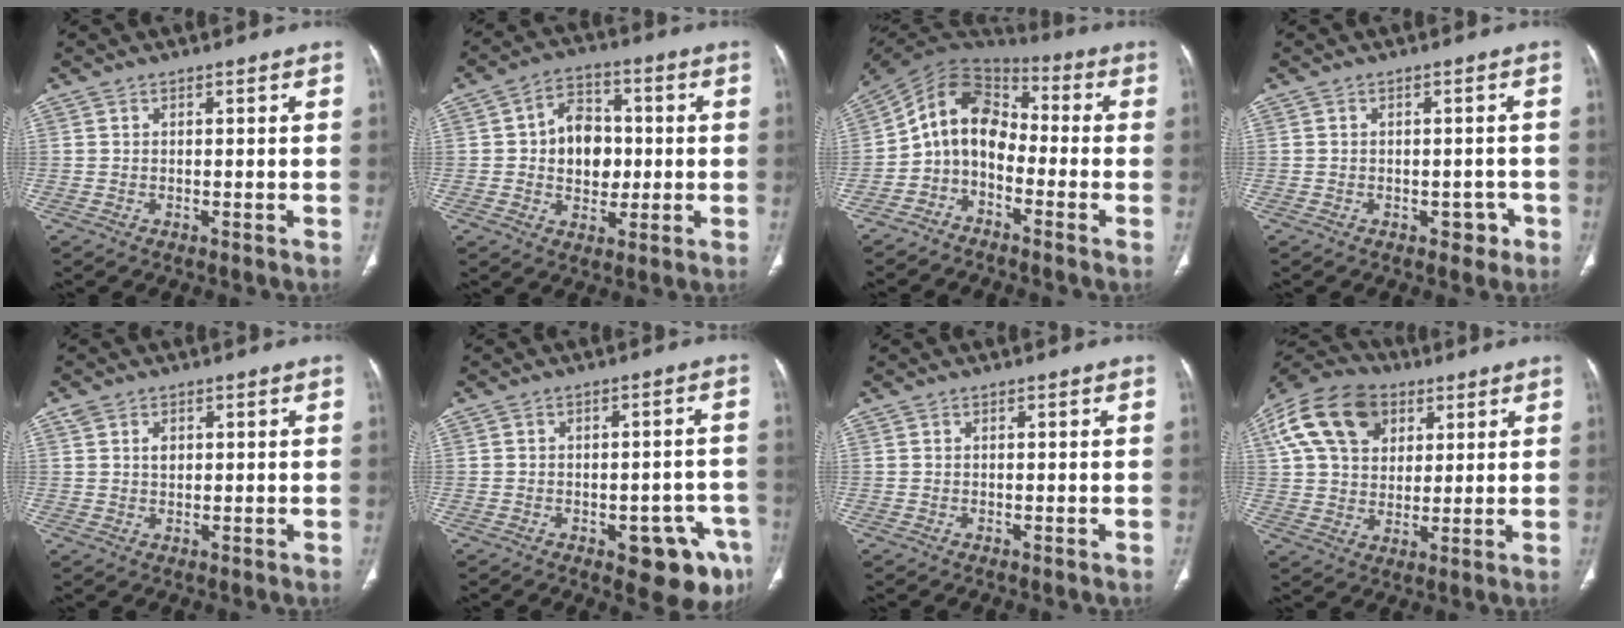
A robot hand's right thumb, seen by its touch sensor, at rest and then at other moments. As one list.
[{"total": 10.4, "force": [0.2, 7.9, 6.8], "torque": [-0.065, 0.014, 0.001]}, {"total": 11.2, "force": [-3.0, 8.1, 7.2], "torque": [-0.107, 0.078, -0.073]}, {"total": 2.6, "force": [-1.2, 2.0, 1.2], "torque": [0.005, 0.010, -0.012]}, {"total": 2.1, "force": [0.7, 1.5, 1.3], "torque": [-0.017, -0.001, 0.013]}, {"total": 10.2, "force": [-5.0, 4.5, 7.7], "torque": [-0.059, 0.024, -0.056]}, {"total": 0.0}, {"total": 17.5, "force": [6.8, 12.6, 10.2], "torque": [-0.185, 0.004, 0.113]}]